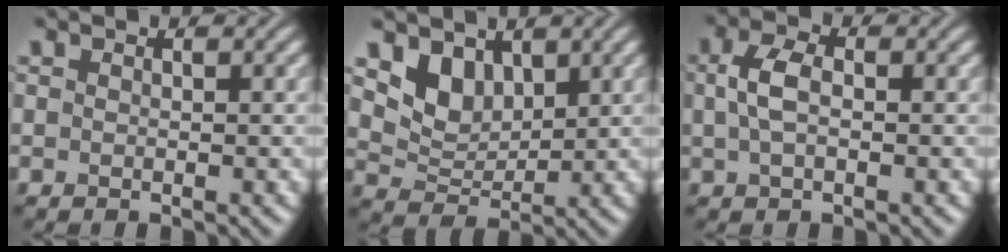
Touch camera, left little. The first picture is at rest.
{"total": 3.9, "force": [2.3, 2.6, 1.8], "torque": [-0.044, -0.019, 0.045]}
{"total": 3.1, "force": [0.2, 1.8, 2.5], "torque": [-0.058, 0.005, 0.000]}